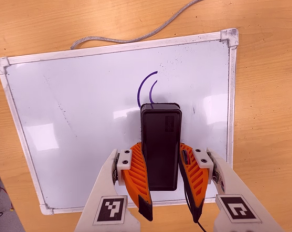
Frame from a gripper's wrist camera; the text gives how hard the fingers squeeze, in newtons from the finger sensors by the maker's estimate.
{"total": 9.3, "left": 7.6, "right": 11.0}